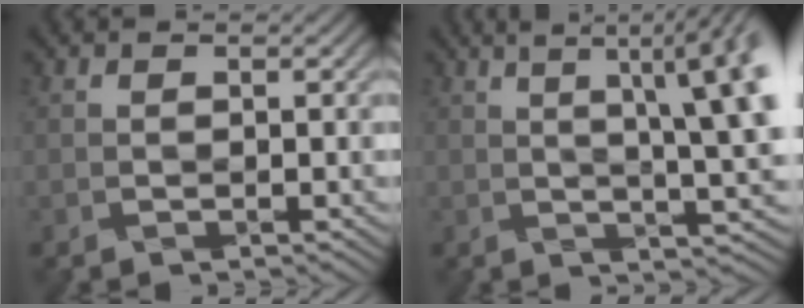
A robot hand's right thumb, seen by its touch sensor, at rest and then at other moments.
{"total": 12.9, "force": [2.9, 3.5, 12.1], "torque": [-0.126, 0.036, 0.045]}